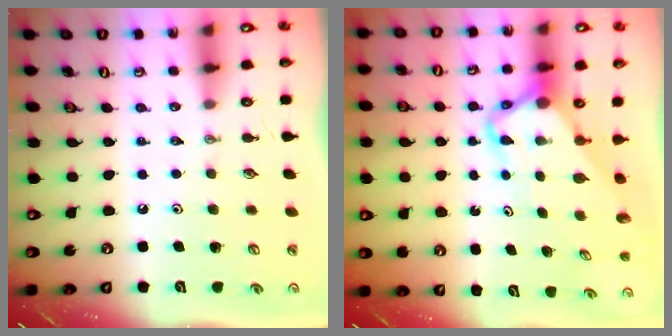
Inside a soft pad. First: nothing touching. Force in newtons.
{"total": 5.6, "press": 5.5, "slide": 0.6}